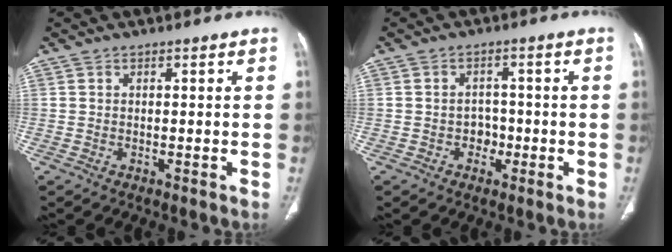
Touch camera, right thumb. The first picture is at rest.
{"total": 3.1, "force": [-1.1, 2.6, 1.3], "torque": [0.004, 0.008, -0.019]}